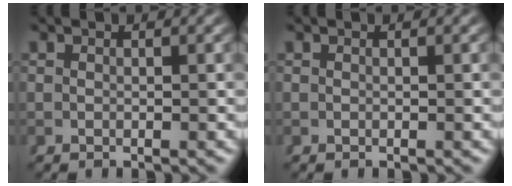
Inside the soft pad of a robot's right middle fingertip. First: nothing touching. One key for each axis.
{"total": 0.0}